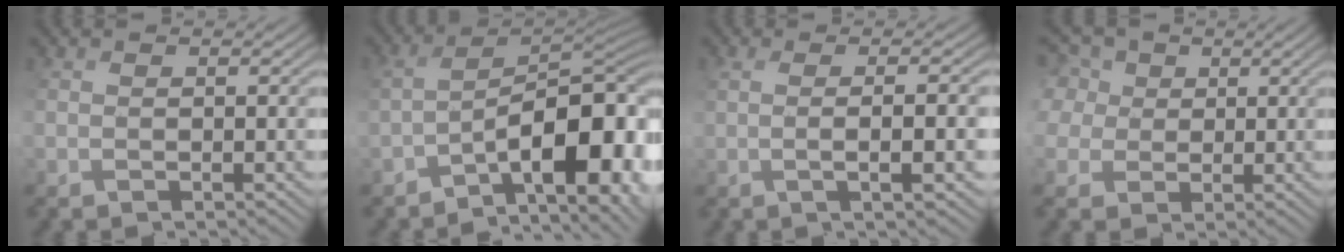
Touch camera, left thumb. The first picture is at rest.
{"total": 12.6, "force": [-5.7, 4.8, 10.1], "torque": [-0.135, 0.007, -0.082]}
{"total": 5.2, "force": [-0.4, 1.2, 5.1], "torque": [-0.072, 0.003, 0.003]}
{"total": 6.6, "force": [1.6, 5.9, 2.4], "torque": [-0.124, 0.013, 0.019]}